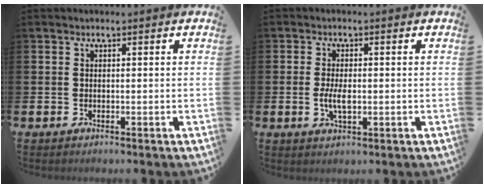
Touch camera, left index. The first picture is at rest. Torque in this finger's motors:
{"motor_torque": [0.71, 0.21, 0.16, 0.11]}